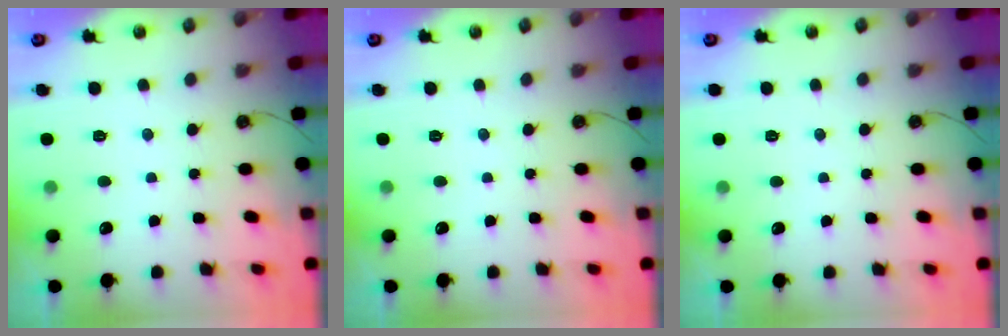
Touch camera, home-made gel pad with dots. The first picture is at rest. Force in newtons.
{"total": 0.0}
{"total": 2.1, "press": 1.5, "slide": 1.5}